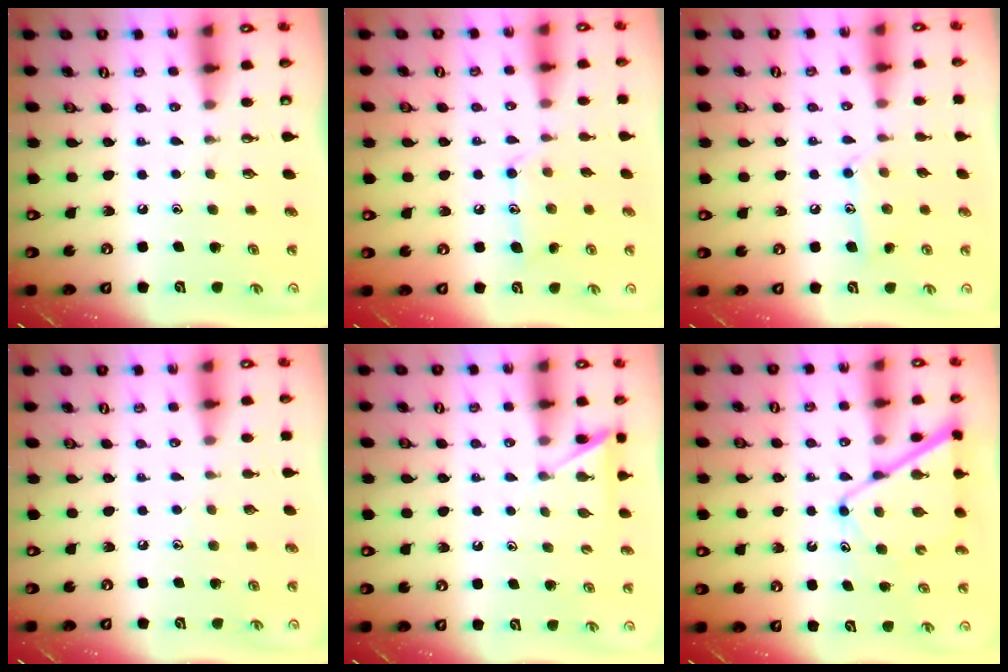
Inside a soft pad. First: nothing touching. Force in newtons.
{"total": 11.1, "press": 11.1, "slide": 0.2}
{"total": 9.9, "press": 9.9, "slide": 0.7}
{"total": 3.3, "press": 3.2, "slide": 0.4}
{"total": 5.7, "press": 5.7, "slide": 0.5}
{"total": 11.5, "press": 11.5, "slide": 1.0}